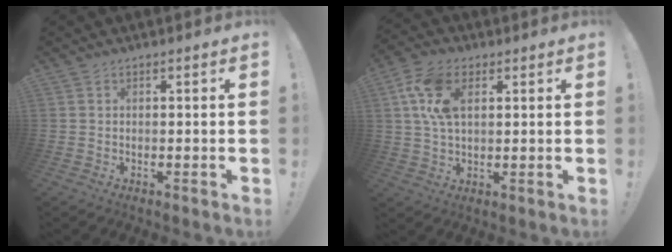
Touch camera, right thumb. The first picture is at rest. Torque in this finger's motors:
{"motor_torque": [1.06, 1.09, 0.61, -0.13, 0.10]}